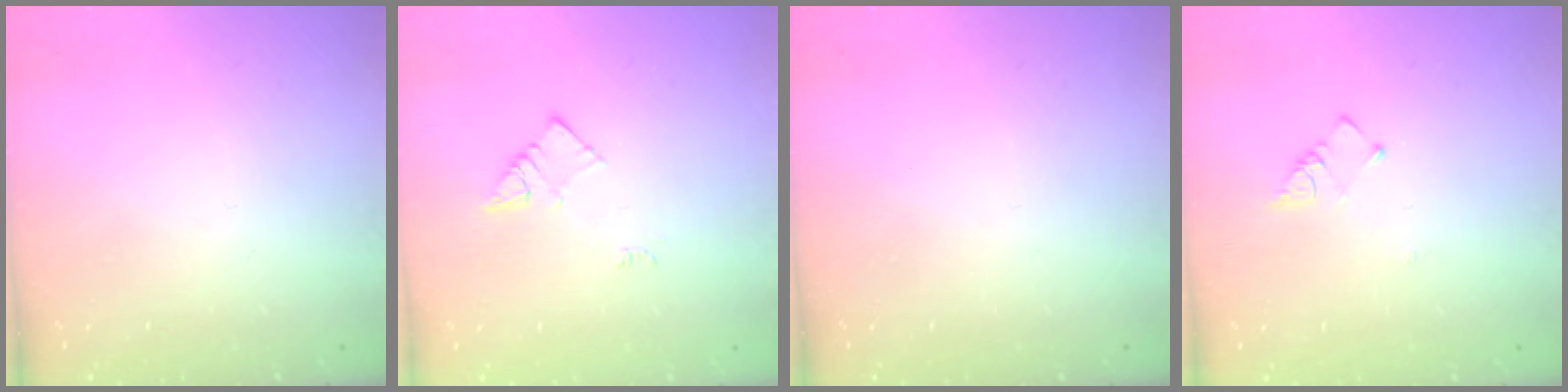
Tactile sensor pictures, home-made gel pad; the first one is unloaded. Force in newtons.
{"total": 2.7, "press": 2.6, "slide": 0.4}
{"total": 0.0}
{"total": 2.6, "press": 2.6, "slide": 0.5}